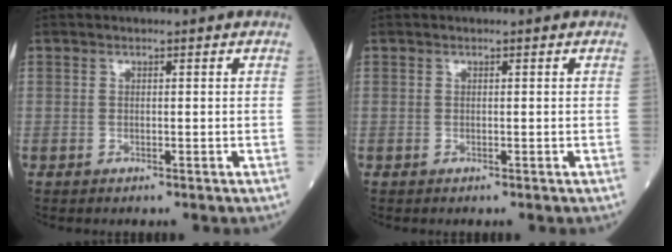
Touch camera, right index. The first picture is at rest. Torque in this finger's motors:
{"motor_torque": [0.00, 0.00, 0.00, -0.01]}